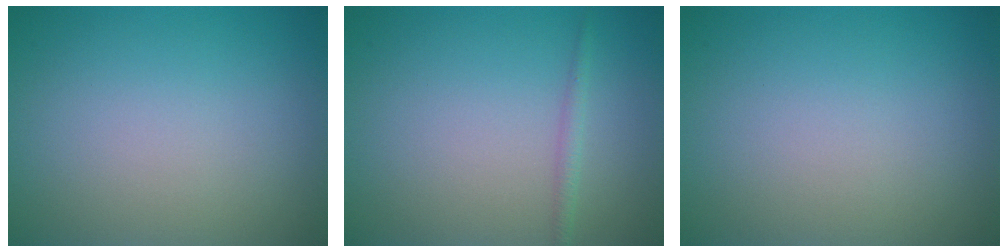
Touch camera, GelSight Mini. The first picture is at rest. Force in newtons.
{"total": 1.1, "press": 1.1, "slide": 0.1}
{"total": 0.0}